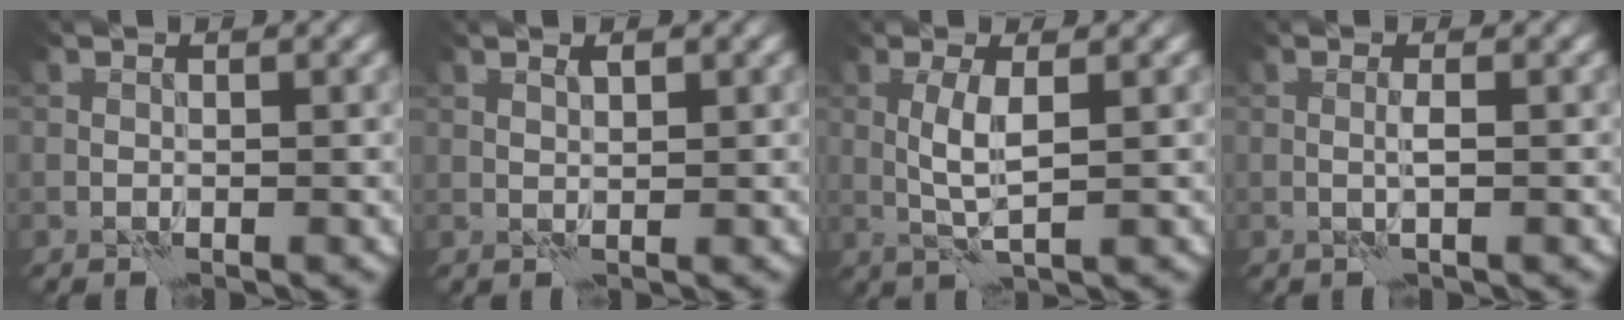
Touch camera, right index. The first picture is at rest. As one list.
[{"total": 0.9, "force": [0.7, 0.1, 0.5], "torque": [-0.014, -0.002, 0.013]}, {"total": 2.8, "force": [0.4, 0.4, 2.7], "torque": [-0.064, 0.003, 0.008]}, {"total": 0.9, "force": [0.0, -0.2, 0.9], "torque": [-0.021, 0.001, -0.002]}]